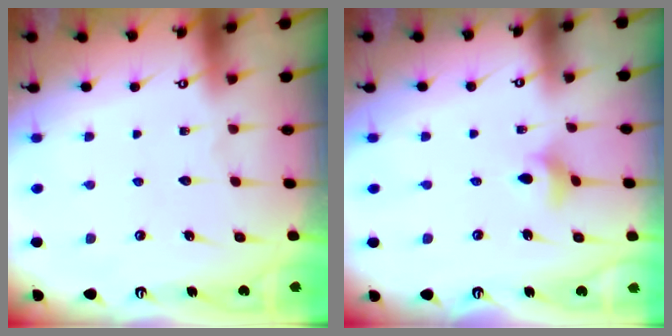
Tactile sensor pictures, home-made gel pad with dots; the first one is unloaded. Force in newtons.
{"total": 4.2, "press": 4.1, "slide": 0.6}